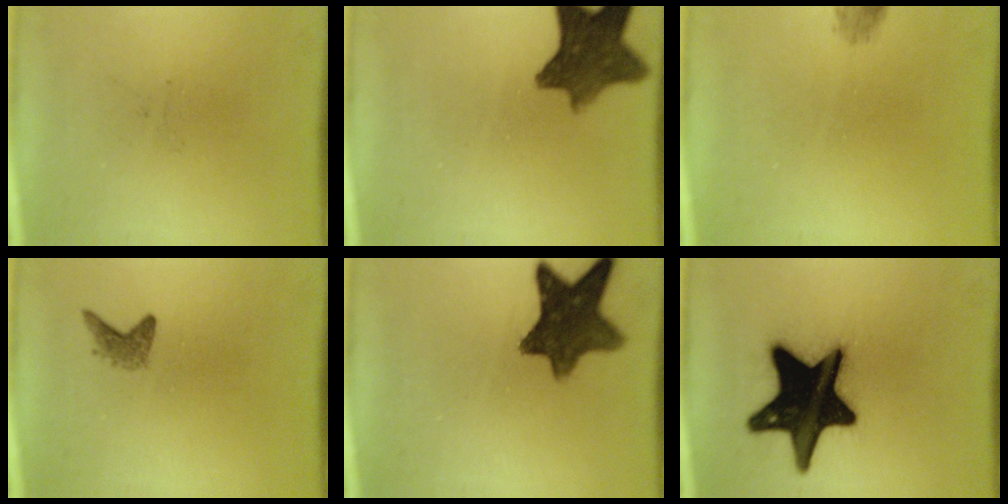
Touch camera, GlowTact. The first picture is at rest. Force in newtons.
{"total": 9.9}
{"total": 1.2}
{"total": 1.4}
{"total": 11.0}
{"total": 20.2}